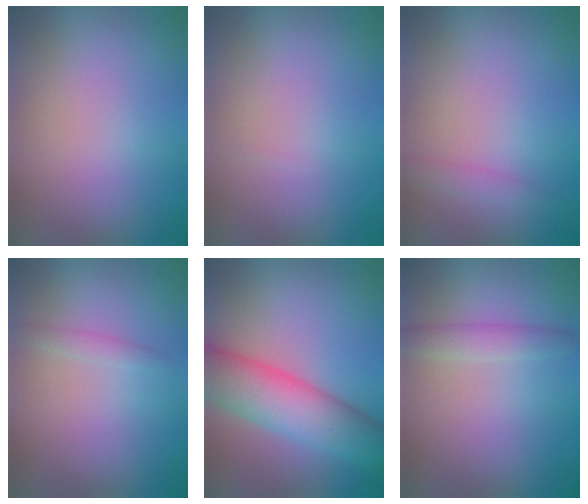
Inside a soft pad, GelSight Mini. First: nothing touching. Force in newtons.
{"total": 0.0}
{"total": 1.2, "press": 1.2, "slide": 0.1}
{"total": 0.9, "press": 0.9, "slide": 0.1}
{"total": 9.1, "press": 9.1, "slide": 0.5}
{"total": 1.9, "press": 1.9, "slide": 0.0}